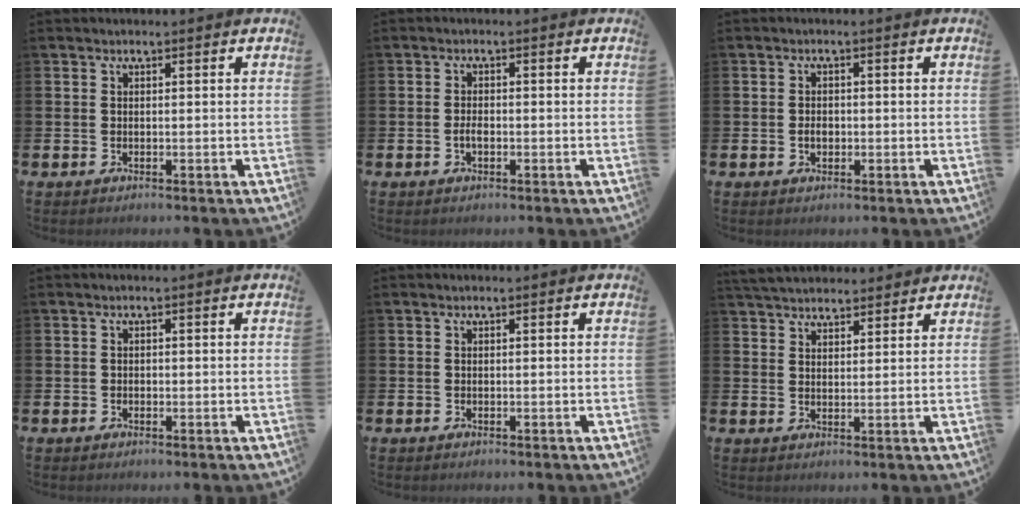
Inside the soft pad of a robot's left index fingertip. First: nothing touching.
{"total": 1.6, "force": [-0.4, 0.8, 1.3], "torque": [-0.024, 0.001, -0.008]}
{"total": 1.7, "force": [-0.3, 1.3, 1.1], "torque": [-0.013, 0.003, -0.009]}
{"total": 0.7, "force": [-0.2, 0.7, 0.2], "torque": [-0.012, 0.007, -0.004]}
{"total": 0.0}
{"total": 4.3, "force": [4.2, 1.0, 0.3], "torque": [-0.013, -0.019, 0.077]}